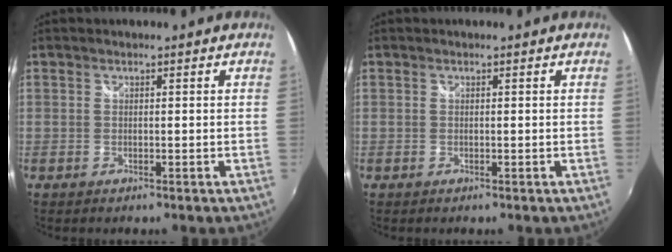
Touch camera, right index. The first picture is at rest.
{"total": 0.0}